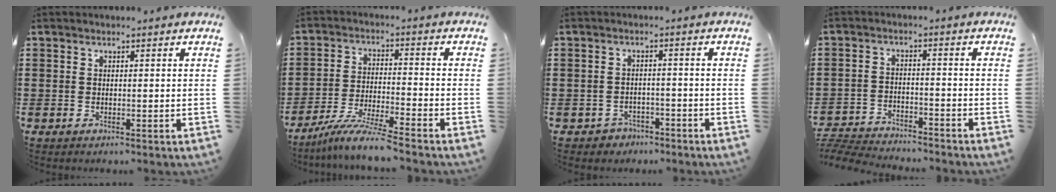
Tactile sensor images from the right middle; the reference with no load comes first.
{"total": 7.1, "force": [-6.3, -0.3, 3.4], "torque": [-0.069, -0.012, -0.118]}
{"total": 2.2, "force": [-2.0, 0.9, -0.1], "torque": [-0.008, 0.000, -0.044]}
{"total": 5.3, "force": [-5.3, 0.5, 0.5], "torque": [-0.018, 0.007, -0.111]}